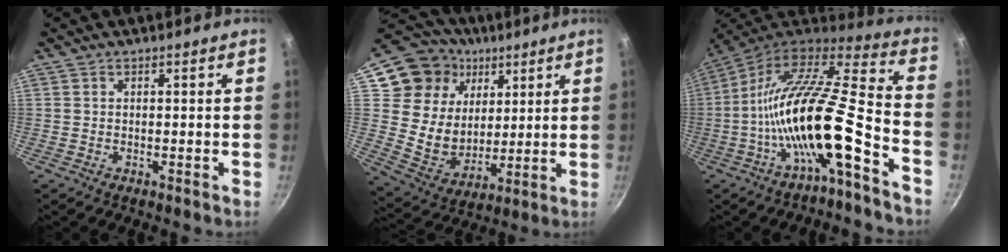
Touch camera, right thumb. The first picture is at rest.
{"total": 19.9, "force": [8.1, 16.2, 8.4], "torque": [-0.116, -0.020, 0.158]}
{"total": 20.0, "force": [-8.2, 5.0, 17.6], "torque": [-0.290, 0.058, -0.155]}